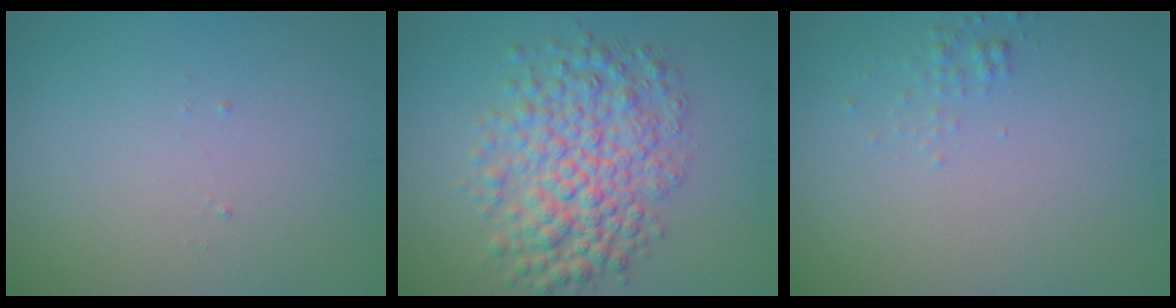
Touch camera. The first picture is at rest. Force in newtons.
{"total": 6.7, "press": 6.7, "slide": 0.1}
{"total": 0.9, "press": 0.9, "slide": 0.0}